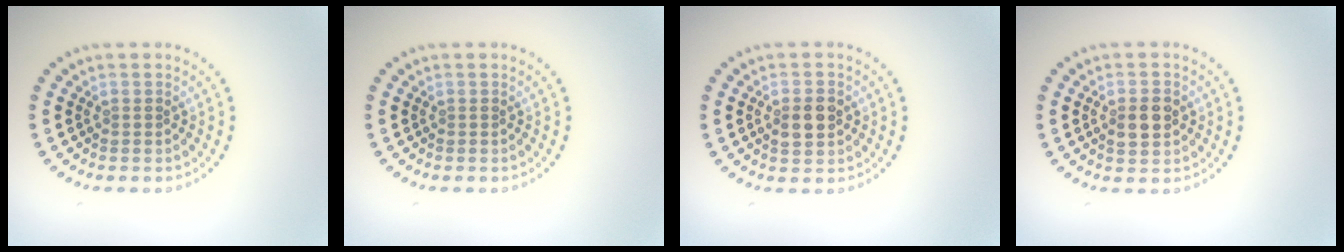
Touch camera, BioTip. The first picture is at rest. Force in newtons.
{"total": 0.0}
{"total": 2.5, "press": 2.5, "slide": 0.2}
{"total": 2.6, "press": 2.6, "slide": 0.2}